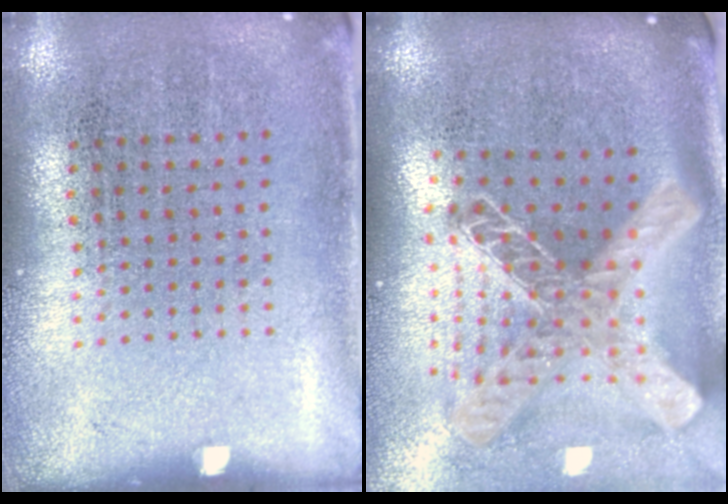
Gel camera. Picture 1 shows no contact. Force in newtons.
{"total": 2.7, "press": 1.9, "slide": 1.9}